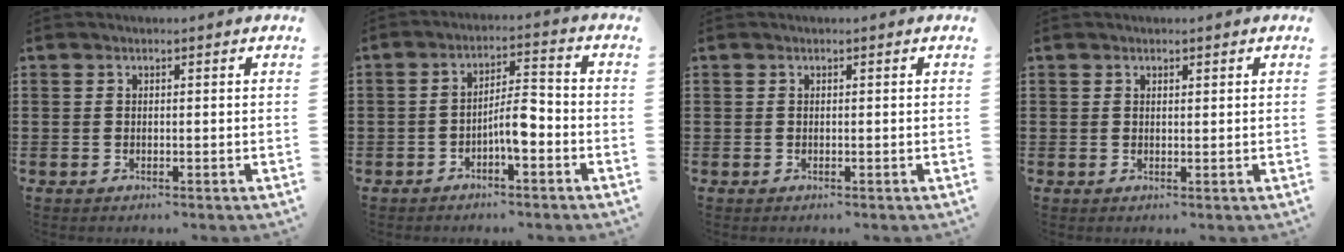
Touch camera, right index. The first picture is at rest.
{"total": 5.5, "force": [-2.3, 1.6, 4.7], "torque": [-0.082, 0.011, -0.044]}
{"total": 0.0}
{"total": 0.6, "force": [0.4, 0.4, 0.2], "torque": [-0.005, 0.002, 0.009]}